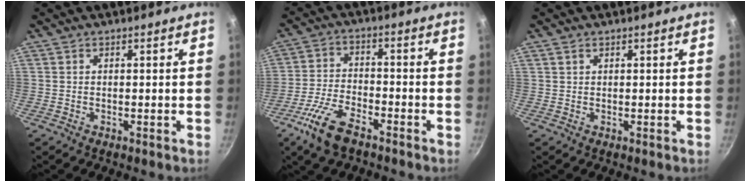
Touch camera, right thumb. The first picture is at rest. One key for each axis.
{"total": 9.2, "fx": -5.9, "fy": 3.6, "fz": 6.0, "tx": -0.125, "ty": 0.029, "tz": -0.120}
{"total": 0.7, "fx": 0.5, "fy": 0.4, "fz": 0.3, "tx": -0.005, "ty": 0.000, "tz": 0.010}